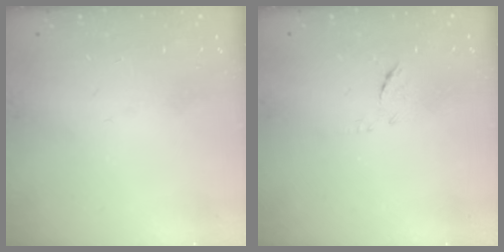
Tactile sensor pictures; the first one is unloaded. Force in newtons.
{"total": 6.1, "press": 6.1, "slide": 0.3}